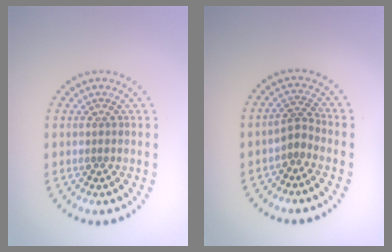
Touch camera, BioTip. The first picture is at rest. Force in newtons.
{"total": 2.0, "press": 1.3, "slide": 1.5}